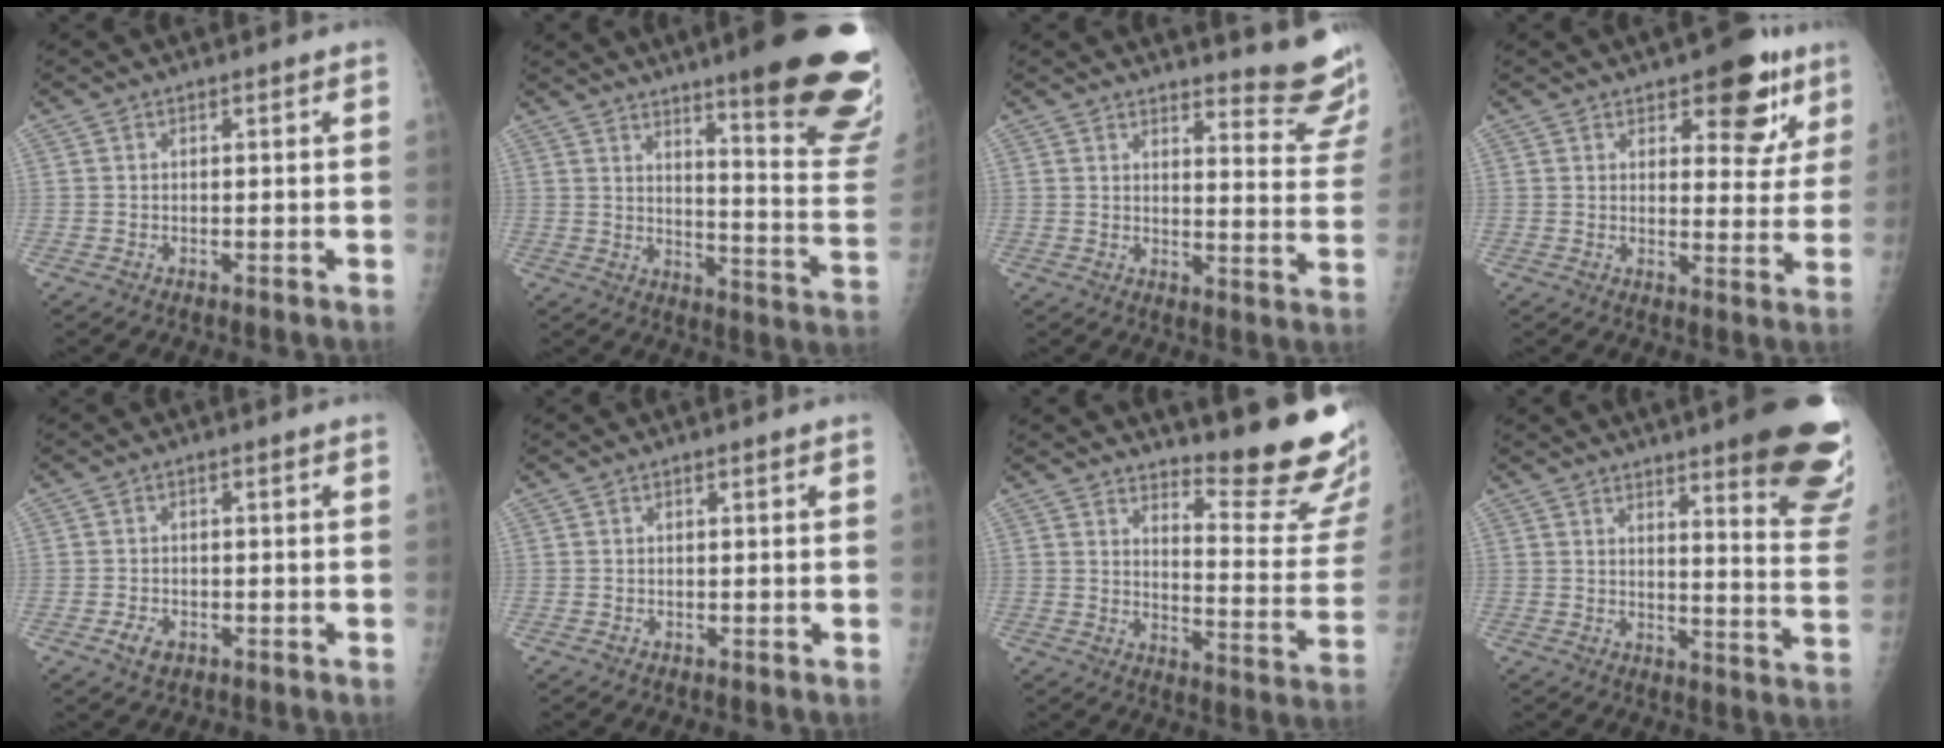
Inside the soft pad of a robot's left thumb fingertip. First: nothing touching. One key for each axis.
{"total": 23.9, "fx": 16.2, "fy": 3.2, "fz": 17.4, "tx": -0.189, "ty": -0.103, "tz": 0.211}
{"total": 12.6, "fx": 11.9, "fy": 0.9, "fz": 3.8, "tx": -0.025, "ty": -0.145, "tz": 0.126}
{"total": 11.4, "fx": 6.5, "fy": 5.3, "fz": 7.7, "tx": -0.051, "ty": -0.028, "tz": 0.083}
{"total": 3.0, "fx": -1.4, "fy": 1.9, "fz": 1.8, "tx": -0.030, "ty": 0.005, "tz": -0.022}
{"total": 0.0}
{"total": 17.7, "fx": 14.5, "fy": 2.2, "fz": 9.8, "tx": -0.107, "ty": -0.166, "tz": 0.188}
{"total": 20.5, "fx": 13.3, "fy": 3.5, "fz": 15.1, "tx": -0.164, "ty": -0.079, "tz": 0.160}